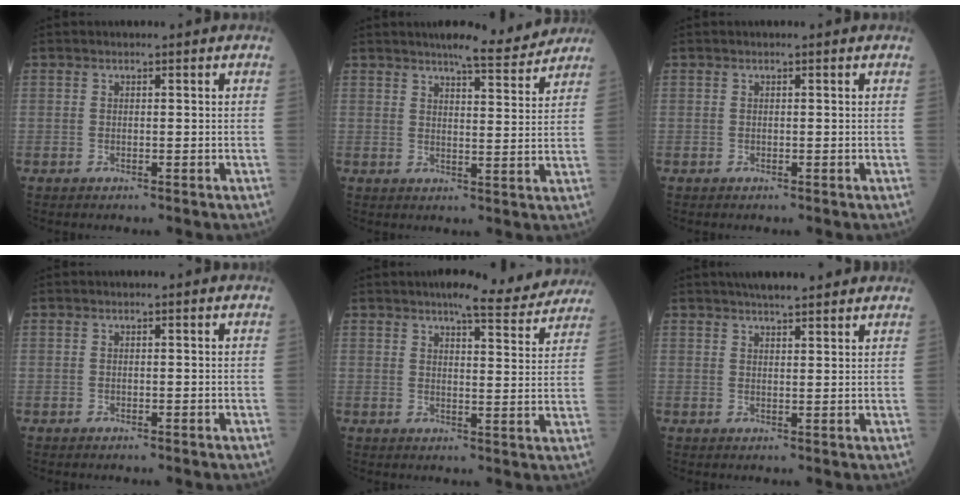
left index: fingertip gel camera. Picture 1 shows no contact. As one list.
[{"total": 7.5, "force": [7.0, 0.7, 2.8], "torque": [-0.045, -0.001, 0.088]}, {"total": 0.0}, {"total": 0.0}, {"total": 11.0, "force": [10.0, 1.7, 4.3], "torque": [-0.047, -0.004, 0.108]}, {"total": 7.7, "force": [6.6, 1.0, 3.8], "torque": [-0.054, 0.026, 0.092]}]